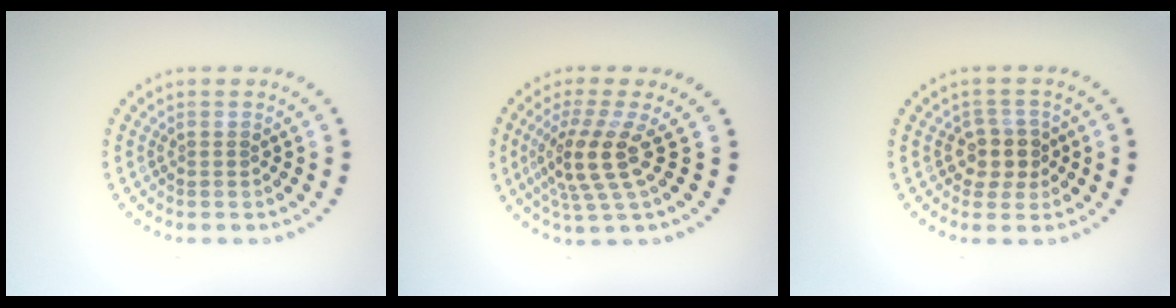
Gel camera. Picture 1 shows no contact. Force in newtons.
{"total": 4.3, "press": 3.1, "slide": 3.0}
{"total": 2.7, "press": 2.3, "slide": 1.4}